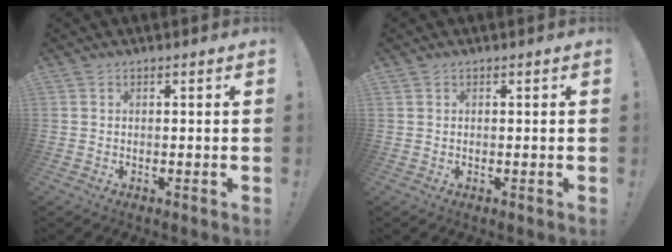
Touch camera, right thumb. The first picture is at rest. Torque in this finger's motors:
{"motor_torque": [-0.33, -0.36, 0.00, 0.39, 0.10]}